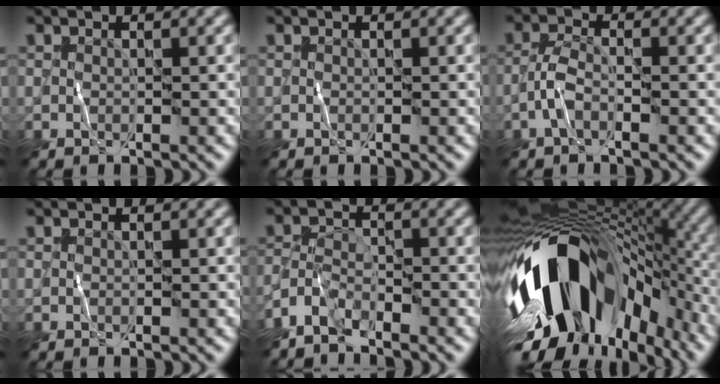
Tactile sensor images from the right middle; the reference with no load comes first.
{"total": 0.0}
{"total": 1.9, "force": [-1.1, 0.6, 1.5], "torque": [-0.032, 0.006, -0.031]}
{"total": 0.0}
{"total": 2.8, "force": [-2.5, 0.8, 0.8], "torque": [-0.019, 0.002, -0.061]}
{"total": 16.3, "force": [-4.3, 9.9, 12.3], "torque": [-0.208, -0.009, -0.074]}